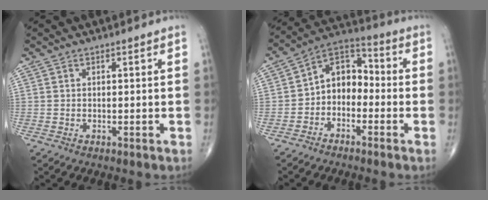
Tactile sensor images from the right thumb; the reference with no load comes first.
{"total": 8.9, "force": [-2.1, 6.5, 5.6], "torque": [-0.063, 0.046, -0.057]}